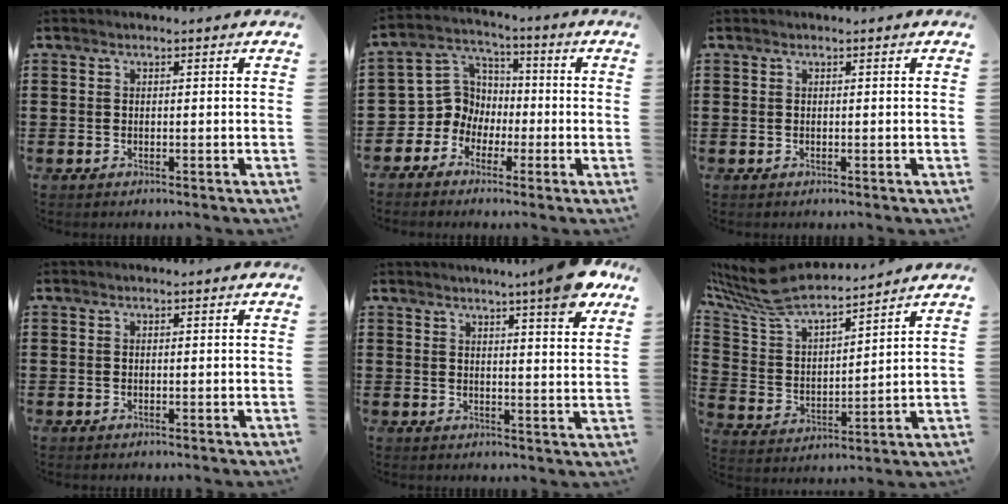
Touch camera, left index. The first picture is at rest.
{"total": 7.8, "force": [-1.7, 7.3, 2.2], "torque": [-0.088, 0.004, -0.037]}
{"total": 0.0}
{"total": 0.0}
{"total": 8.0, "force": [6.4, 0.1, 4.8], "torque": [-0.079, -0.026, 0.107]}
{"total": 8.8, "force": [8.1, 1.9, 2.8], "torque": [-0.095, -0.047, 0.141]}